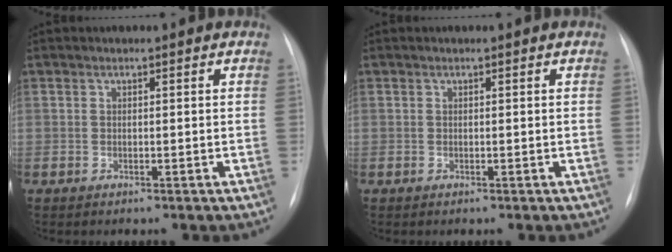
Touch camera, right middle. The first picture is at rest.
{"total": 0.0}